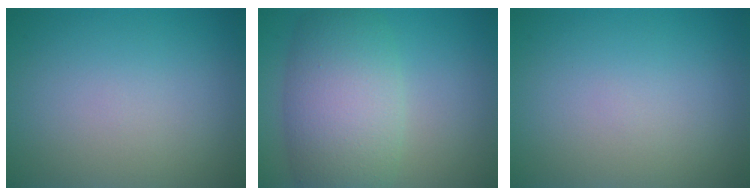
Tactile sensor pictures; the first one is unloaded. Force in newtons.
{"total": 7.9, "press": 7.9, "slide": 0.1}
{"total": 0.0}